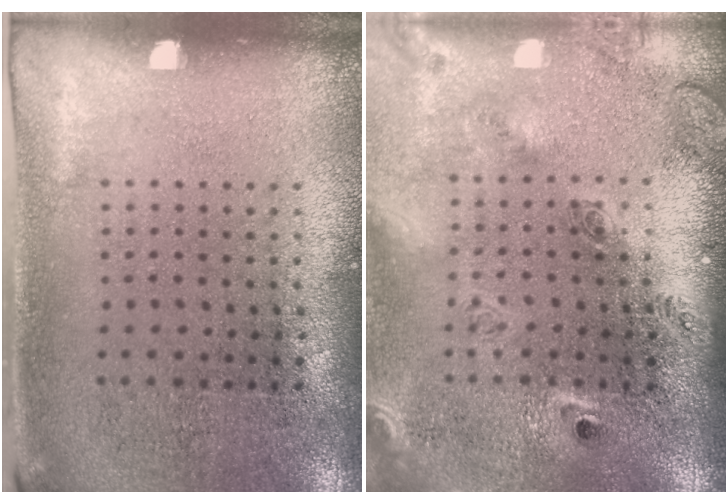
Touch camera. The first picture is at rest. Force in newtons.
{"total": 2.7, "press": 2.0, "slide": 1.8}